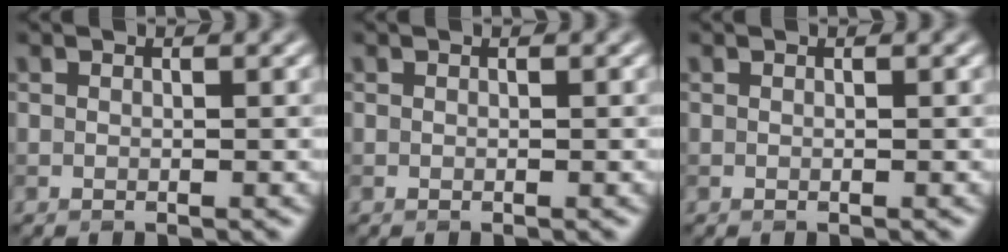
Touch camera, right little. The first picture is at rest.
{"total": 0.0}
{"total": 0.0}